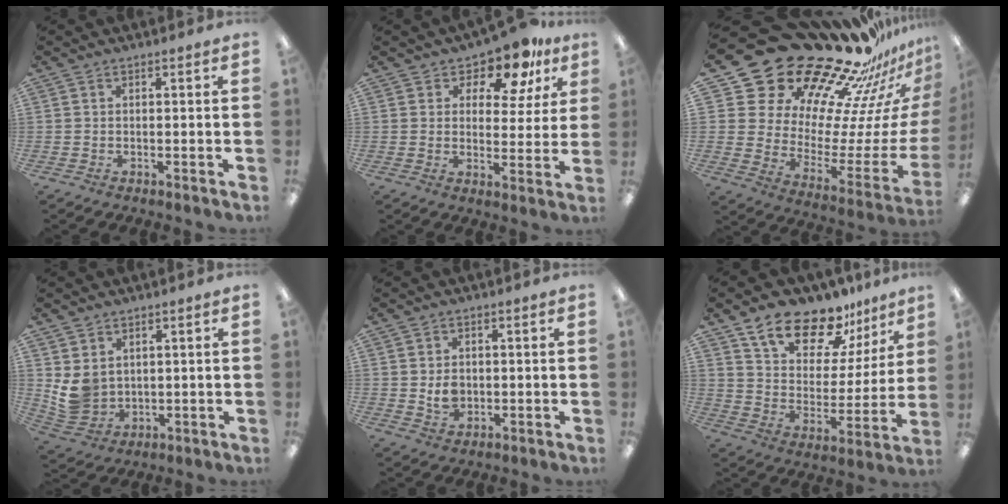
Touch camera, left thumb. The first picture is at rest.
{"total": 9.8, "force": [7.7, 4.4, 4.1], "torque": [-0.069, -0.052, 0.137]}
{"total": 30.4, "force": [25.0, 12.9, 11.4], "torque": [-0.136, -0.235, 0.469]}
{"total": 7.2, "force": [2.4, 6.1, 3.0], "torque": [-0.072, -0.006, 0.053]}
{"total": 4.2, "force": [0.2, 3.5, 2.3], "torque": [-0.029, 0.001, 0.002]}
{"total": 16.9, "force": [13.7, 7.4, 6.4], "torque": [-0.114, -0.100, 0.245]}